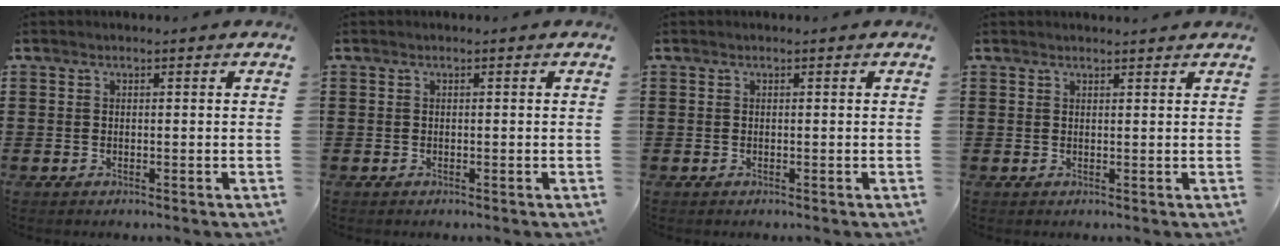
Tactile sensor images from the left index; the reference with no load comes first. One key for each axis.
{"total": 0.0}
{"total": 0.0}
{"total": 1.1, "fx": 1.0, "fy": 0.0, "fz": 0.2, "tx": -0.006, "ty": -0.001, "tz": 0.021}